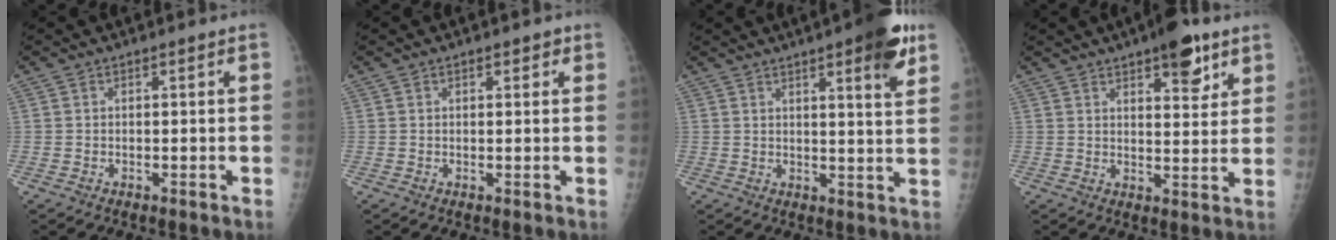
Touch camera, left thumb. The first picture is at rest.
{"total": 1.7, "force": [1.1, 1.0, 0.9], "torque": [0.000, -0.003, 0.010]}
{"total": 10.9, "force": [6.1, 2.1, 8.8], "torque": [-0.101, -0.025, 0.074]}
{"total": 9.5, "force": [5.9, 3.6, 6.6], "torque": [-0.067, -0.028, 0.081]}